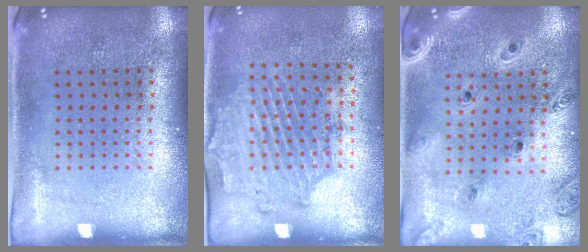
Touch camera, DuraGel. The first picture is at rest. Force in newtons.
{"total": 1.7, "press": 1.3, "slide": 1.1}
{"total": 1.3, "press": 1.3, "slide": 0.1}